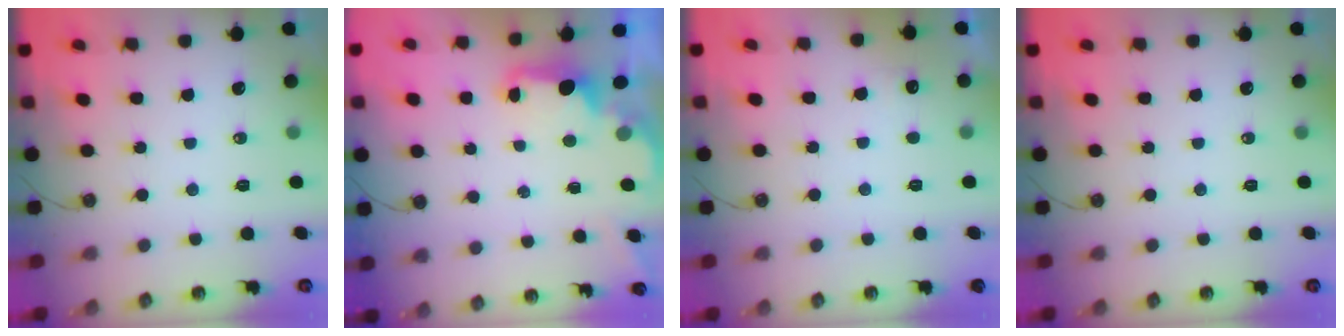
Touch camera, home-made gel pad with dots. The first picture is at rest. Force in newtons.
{"total": 2.2, "press": 2.1, "slide": 0.8}
{"total": 3.5, "press": 3.3, "slide": 1.2}
{"total": 0.0}